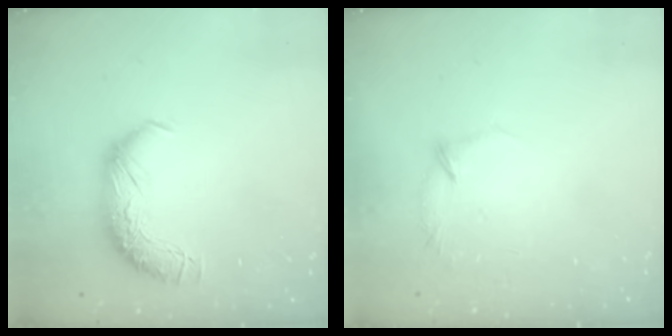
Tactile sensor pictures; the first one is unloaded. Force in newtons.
{"total": 6.2, "press": 6.0, "slide": 1.5}